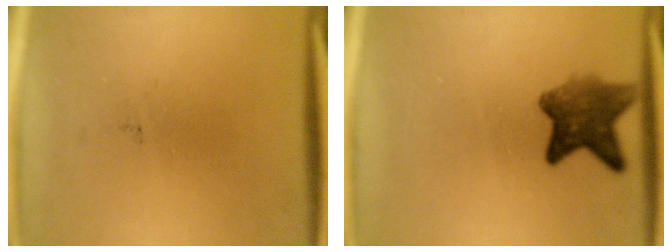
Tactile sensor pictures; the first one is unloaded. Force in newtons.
{"total": 6.6}